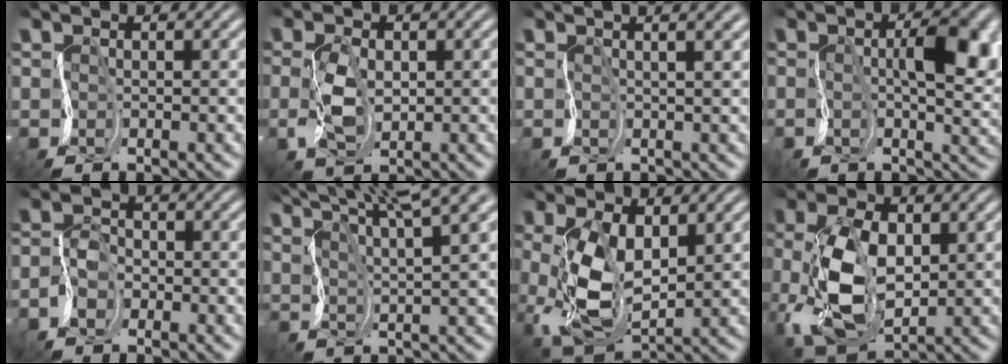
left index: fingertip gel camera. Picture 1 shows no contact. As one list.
[{"total": 1.9, "force": [0.3, 1.4, 1.2], "torque": [-0.053, 0.005, 0.006]}, {"total": 5.2, "force": [2.6, 2.2, 4.0], "torque": [-0.023, 0.038, 0.002]}, {"total": 6.0, "force": [1.0, 2.2, 5.5], "torque": [-0.096, 0.009, 0.014]}, {"total": 1.9, "force": [-1.4, 1.2, 0.4], "torque": [-0.024, 0.010, -0.037]}, {"total": 7.9, "force": [6.4, 0.4, 4.5], "torque": [-0.076, 0.032, 0.081]}, {"total": 4.9, "force": [0.8, 2.8, 4.0], "torque": [-0.114, 0.004, 0.017]}, {"total": 6.5, "force": [0.1, 4.4, 4.9], "torque": [-0.132, 0.000, 0.006]}]